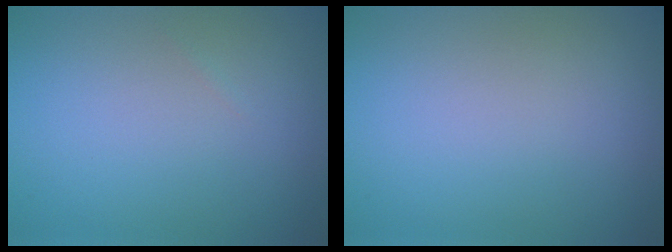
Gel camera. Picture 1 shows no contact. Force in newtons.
{"total": 0.0}